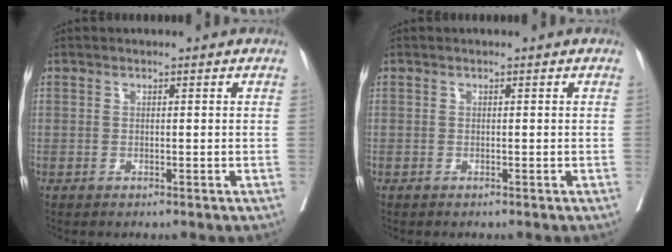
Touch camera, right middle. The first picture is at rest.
{"total": 0.0}